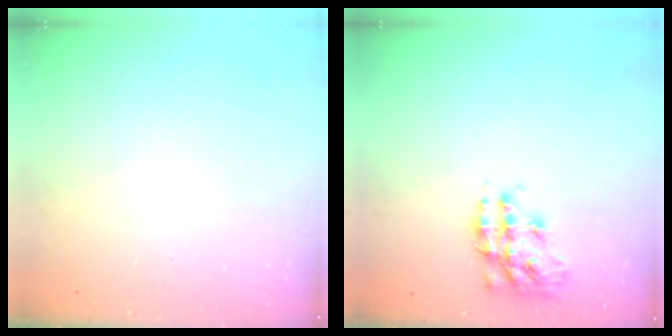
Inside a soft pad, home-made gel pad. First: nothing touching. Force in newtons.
{"total": 14.2, "press": 14.2, "slide": 0.9}